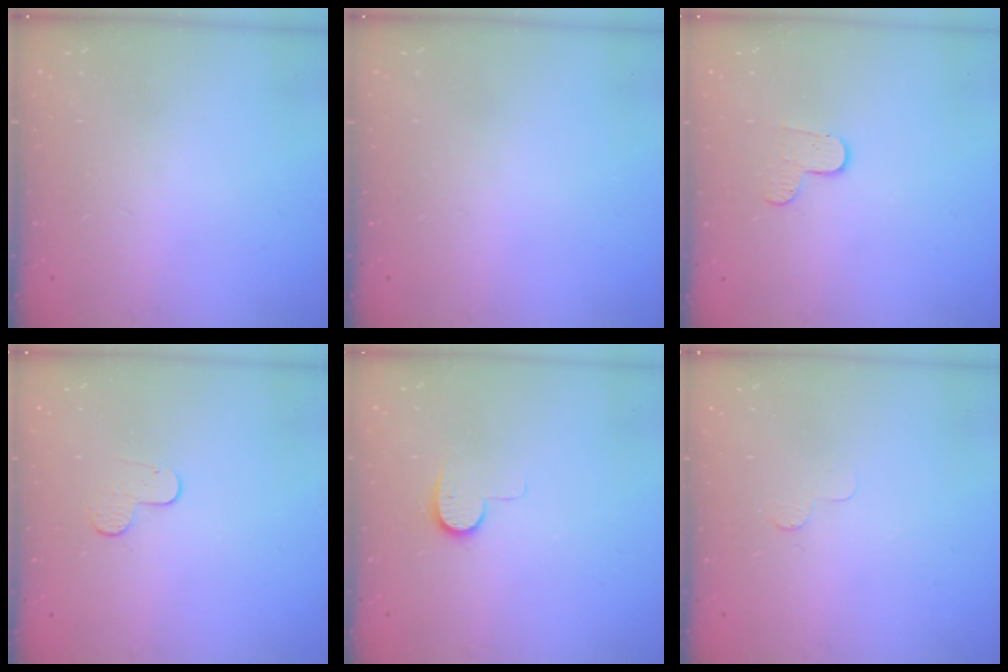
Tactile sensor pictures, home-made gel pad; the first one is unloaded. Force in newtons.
{"total": 0.0}
{"total": 6.8, "press": 6.8, "slide": 0.5}
{"total": 6.5, "press": 6.4, "slide": 0.4}
{"total": 7.1, "press": 7.1, "slide": 0.7}
{"total": 2.1, "press": 2.1, "slide": 0.2}